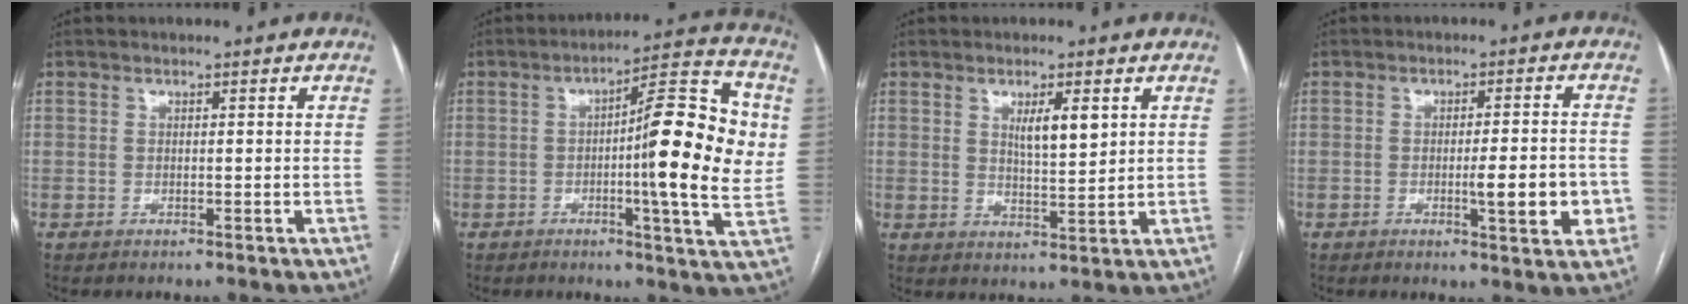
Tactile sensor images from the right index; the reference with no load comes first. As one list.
[{"total": 16.6, "force": [0.8, 1.6, 16.5], "torque": [-0.225, 0.017, 0.003]}, {"total": 4.6, "force": [1.9, 0.9, 4.1], "torque": [-0.072, -0.005, 0.037]}, {"total": 7.5, "force": [-1.9, 1.0, 7.2], "torque": [-0.094, -0.002, -0.024]}]